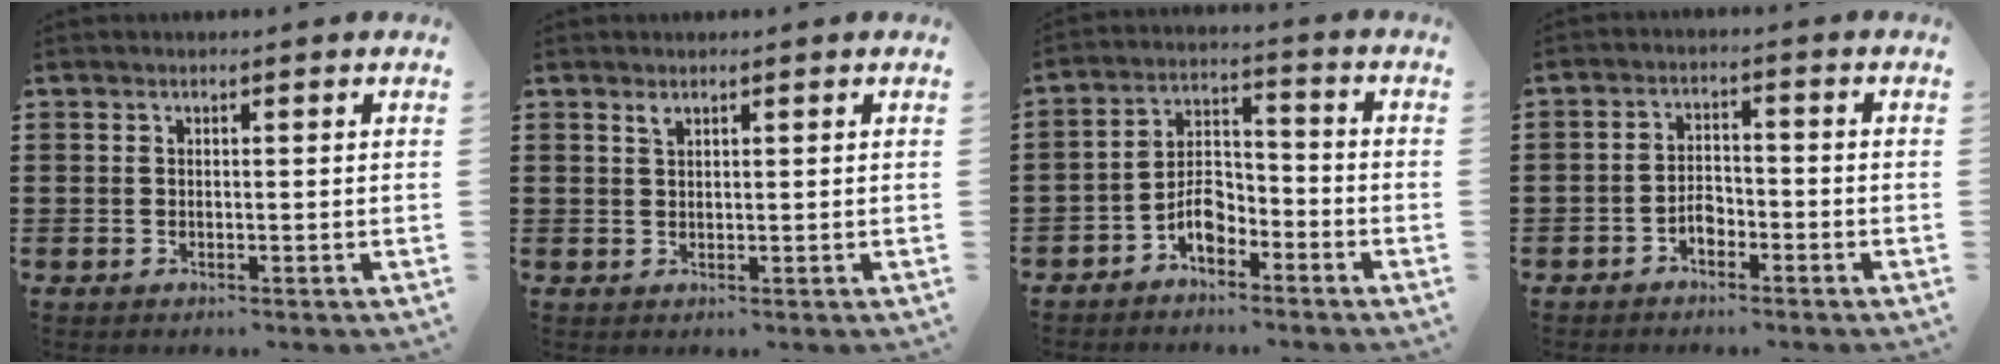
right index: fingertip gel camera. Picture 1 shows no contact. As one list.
[{"total": 1.2, "force": [1.0, 0.4, 0.5], "torque": [-0.012, 0.001, 0.018]}, {"total": 5.7, "force": [-3.5, 3.1, 3.3], "torque": [-0.063, 0.014, -0.066]}, {"total": 2.9, "force": [-1.7, 1.7, 1.6], "torque": [-0.032, 0.006, -0.035]}]